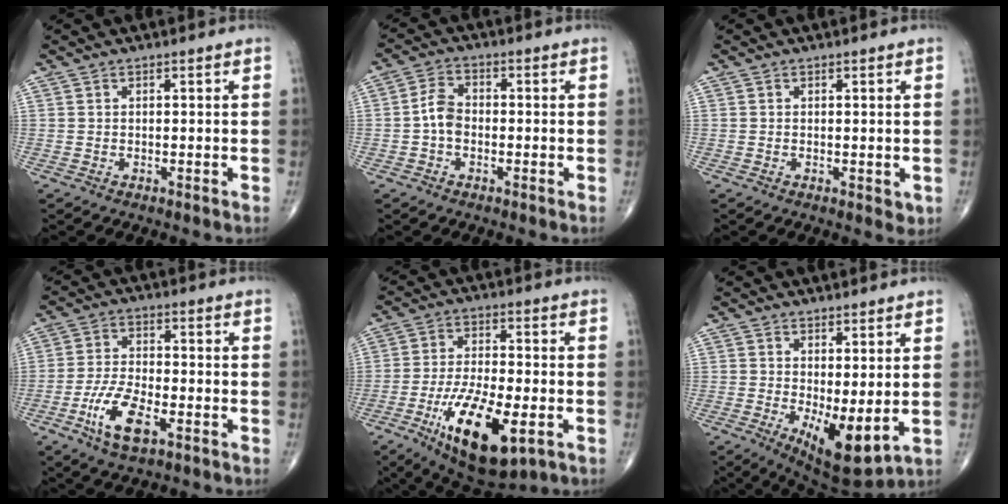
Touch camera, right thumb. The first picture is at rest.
{"total": 4.5, "force": [-1.1, 3.1, 3.1], "torque": [-0.052, 0.017, -0.029]}
{"total": 1.5, "force": [-0.1, 0.8, 1.3], "torque": [-0.016, -0.005, -0.001]}
{"total": 9.3, "force": [-4.2, 3.8, 7.4], "torque": [-0.151, 0.011, -0.078]}
{"total": 17.1, "force": [-6.6, 6.5, 14.3], "torque": [-0.249, 0.004, -0.100]}
{"total": 9.2, "force": [-0.8, 3.6, 8.4], "torque": [-0.127, -0.024, 0.003]}